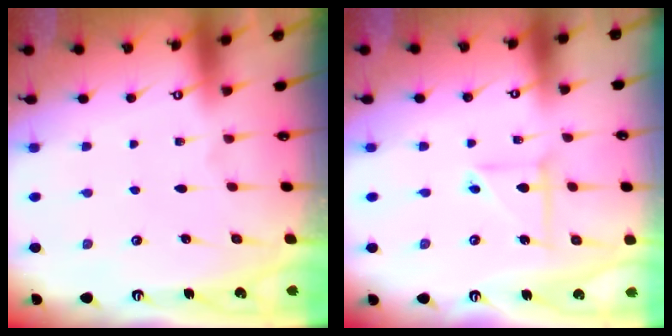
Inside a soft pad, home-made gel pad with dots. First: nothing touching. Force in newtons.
{"total": 5.1, "press": 5.1, "slide": 0.4}